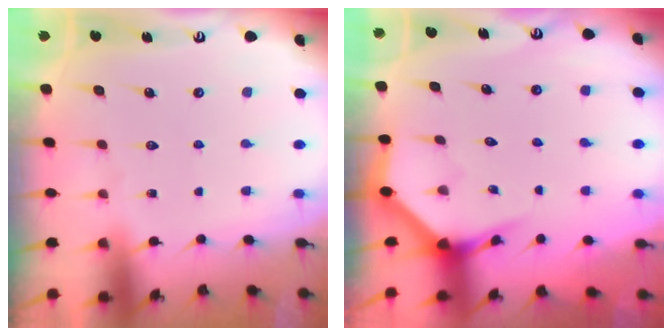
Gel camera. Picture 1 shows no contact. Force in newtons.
{"total": 4.0, "press": 4.0, "slide": 0.2}